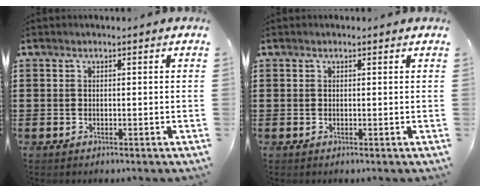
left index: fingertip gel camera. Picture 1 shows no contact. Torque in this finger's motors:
{"motor_torque": [2.14, 0.00, -0.02, 0.00]}